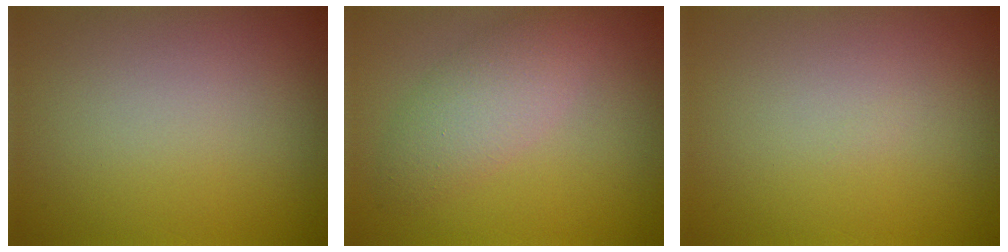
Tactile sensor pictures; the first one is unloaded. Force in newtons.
{"total": 3.4, "press": 3.4, "slide": 0.0}
{"total": 0.0}